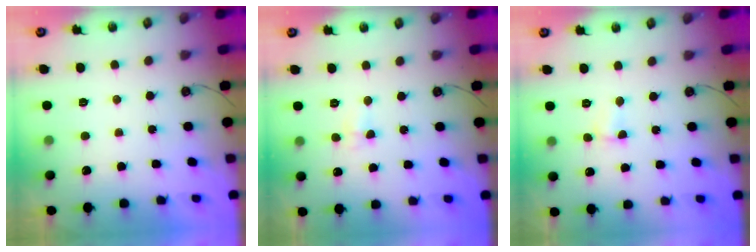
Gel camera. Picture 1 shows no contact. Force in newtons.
{"total": 4.7, "press": 3.3, "slide": 3.3}
{"total": 1.7, "press": 1.6, "slide": 0.4}